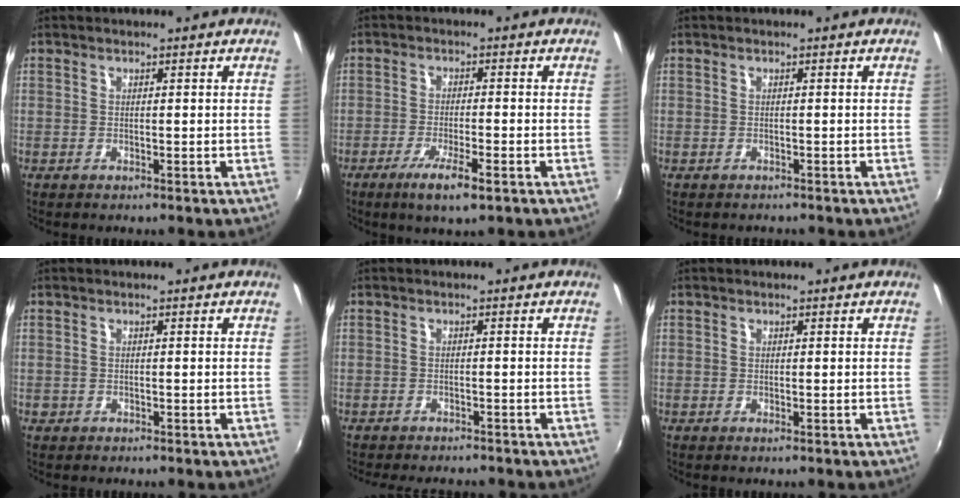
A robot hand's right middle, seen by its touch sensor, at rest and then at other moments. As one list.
[{"total": 6.4, "force": [-3.7, 0.9, 5.2], "torque": [-0.110, -0.015, -0.064]}, {"total": 0.9, "force": [-0.8, 0.4, 0.1], "torque": [-0.006, -0.002, -0.011]}, {"total": 0.7, "force": [-0.3, 0.6, 0.1], "torque": [-0.001, -0.003, -0.006]}, {"total": 5.2, "force": [-4.7, 1.3, 1.9], "torque": [-0.048, -0.017, -0.070]}, {"total": 0.0}]